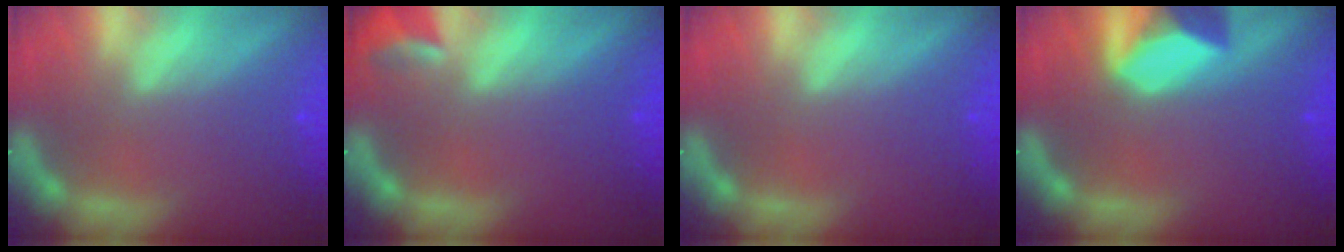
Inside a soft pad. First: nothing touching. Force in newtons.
{"total": 2.4}
{"total": 0.0}
{"total": 6.4}